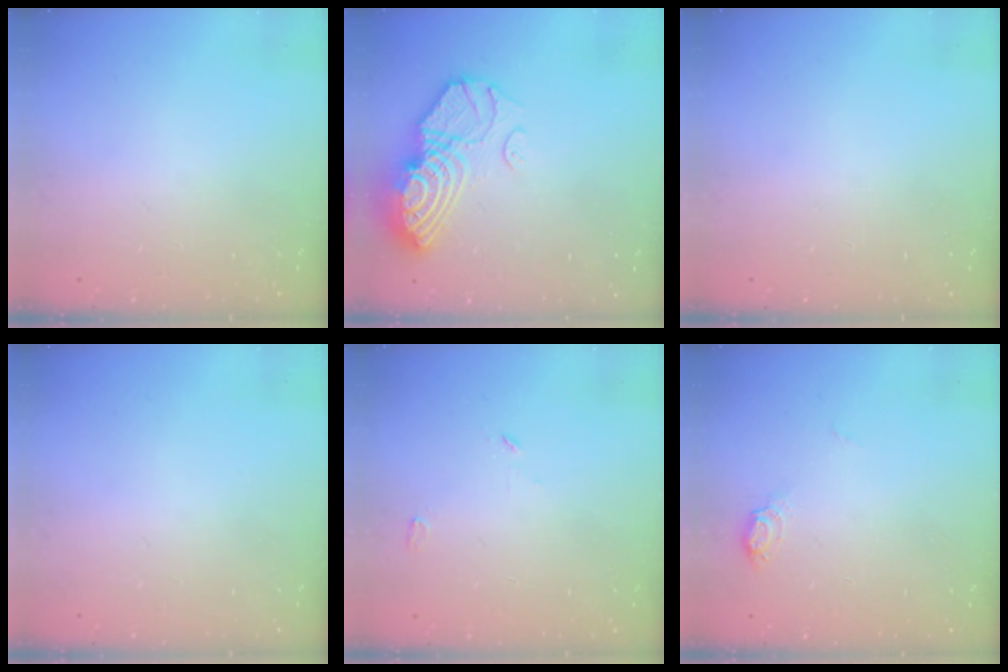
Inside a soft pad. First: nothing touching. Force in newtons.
{"total": 15.9, "press": 15.8, "slide": 1.6}
{"total": 0.0}
{"total": 0.0}
{"total": 2.8, "press": 2.8, "slide": 0.2}
{"total": 6.1, "press": 5.9, "slide": 1.6}